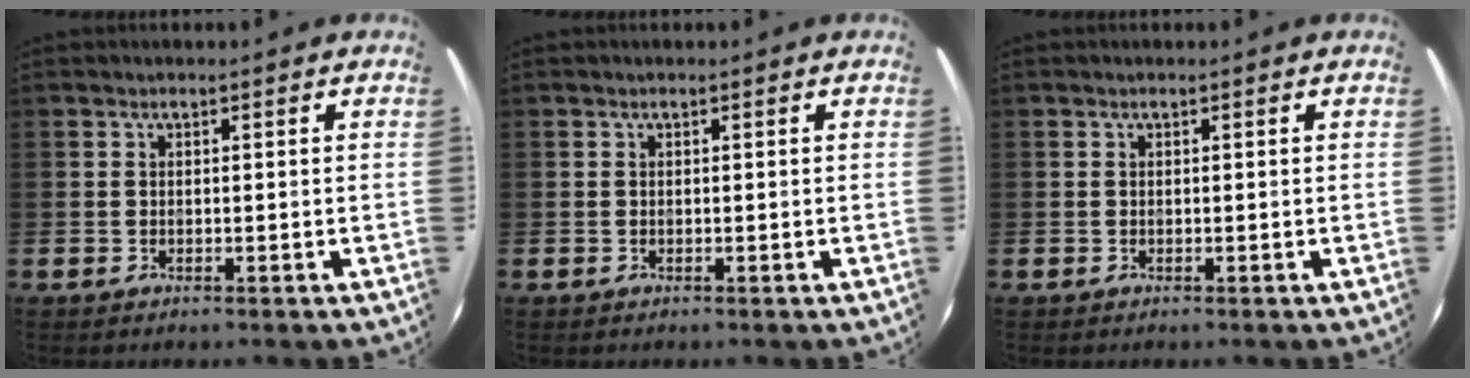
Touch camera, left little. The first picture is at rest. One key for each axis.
{"total": 0.0}
{"total": 0.0}